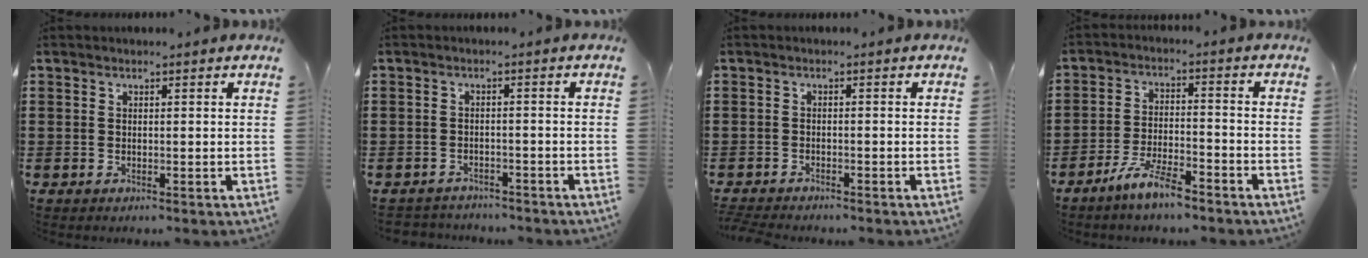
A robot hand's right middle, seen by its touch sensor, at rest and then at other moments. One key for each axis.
{"total": 2.3, "fx": -2.2, "fy": 0.4, "fz": -0.2, "tx": -0.004, "ty": -0.001, "tz": -0.050}
{"total": 1.4, "fx": -1.4, "fy": 0.1, "fz": 0.1, "tx": -0.005, "ty": 0.001, "tz": -0.030}
{"total": 6.6, "fx": -5.4, "fy": 1.0, "fz": 3.6, "tx": -0.077, "ty": 0.000, "tz": -0.104}